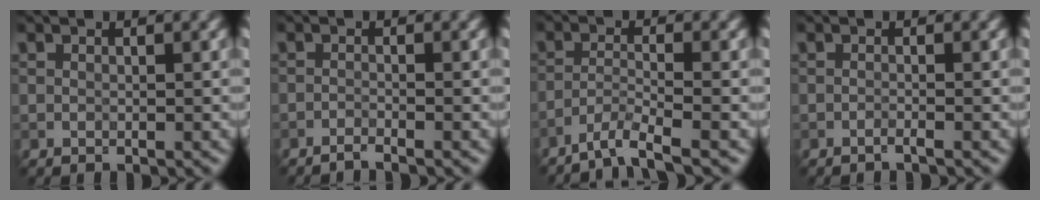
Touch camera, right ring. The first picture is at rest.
{"total": 1.2, "force": [-1.0, 0.1, 0.7], "torque": [-0.009, 0.000, -0.028]}
{"total": 3.3, "force": [-2.7, 0.3, 2.0], "torque": [-0.035, 0.001, -0.062]}
{"total": 0.7, "force": [-0.5, 0.1, 0.5], "torque": [-0.007, -0.001, -0.014]}